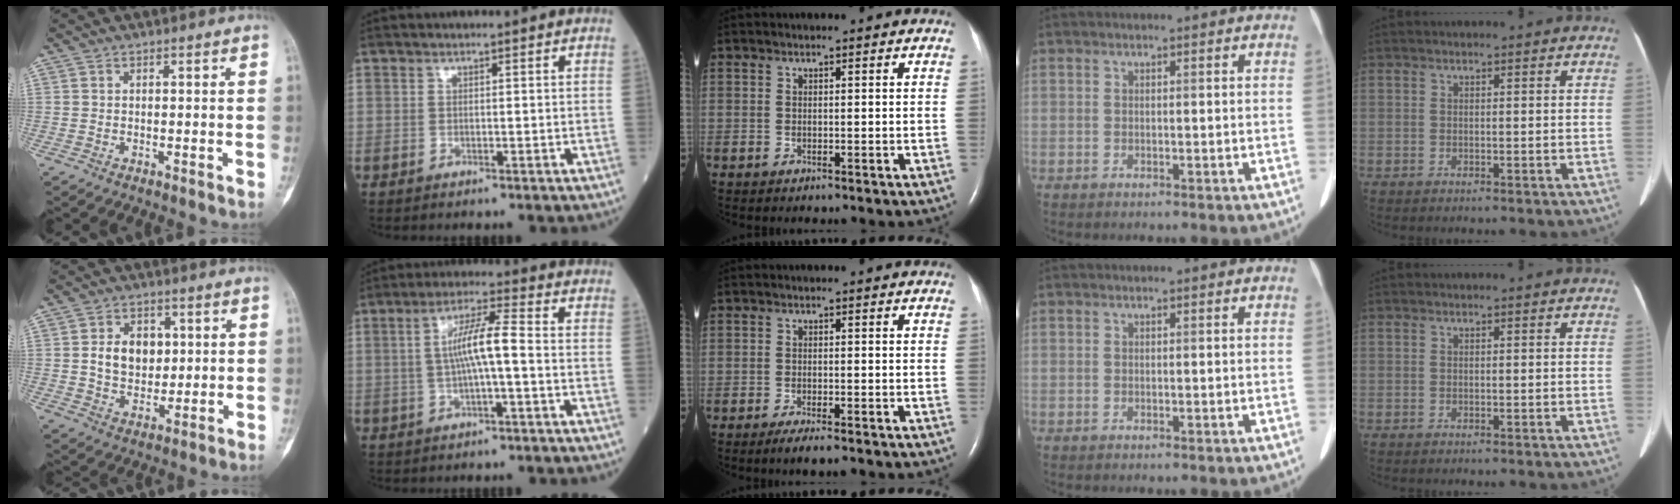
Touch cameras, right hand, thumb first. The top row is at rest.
{"thumb": {"total": 8.7, "force": [1.4, 6.4, 5.7], "torque": [-0.060, -0.006, 0.027]}, "index": {"total": 6.9, "force": [-0.3, 0.4, 6.9], "torque": [-0.129, 0.014, -0.008]}, "middle": {"total": 3.0, "force": [-2.2, 0.3, 2.0], "torque": [-0.034, -0.007, -0.036]}}